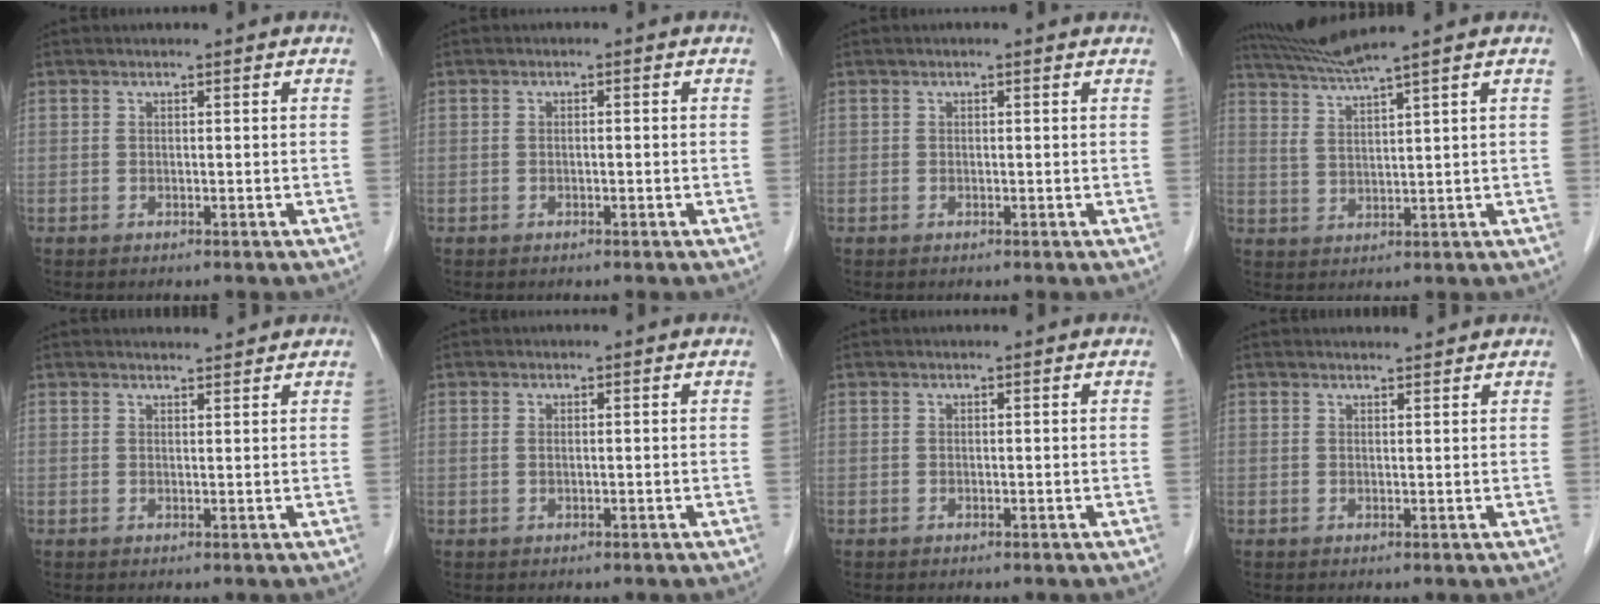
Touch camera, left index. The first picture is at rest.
{"total": 0.6, "force": [-0.2, 0.2, 0.6], "torque": [-0.014, 0.005, -0.001]}
{"total": 0.0}
{"total": 5.9, "force": [4.9, -2.0, 2.5], "torque": [-0.058, -0.006, 0.101]}
{"total": 2.5, "force": [2.5, 0.2, 0.1], "torque": [-0.009, 0.006, 0.038]}
{"total": 0.9, "force": [0.2, 0.3, 0.8], "torque": [-0.023, 0.000, 0.006]}
{"total": 0.0}
{"total": 2.0, "force": [2.0, 0.1, 0.1], "torque": [-0.009, 0.006, 0.033]}